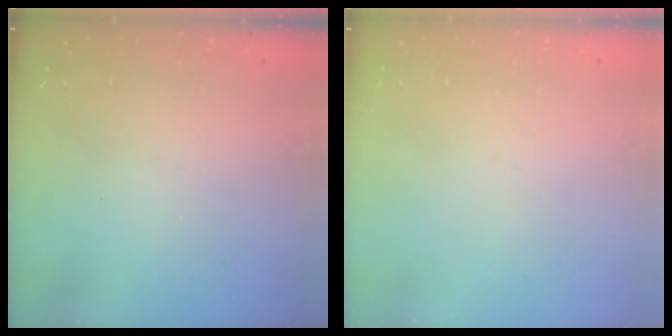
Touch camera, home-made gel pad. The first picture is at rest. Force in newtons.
{"total": 0.0}